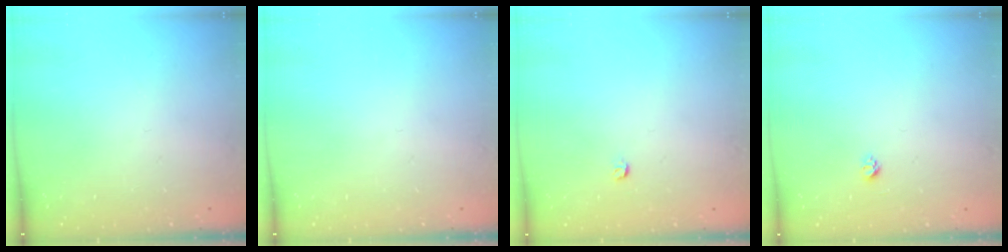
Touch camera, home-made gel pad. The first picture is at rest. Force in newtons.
{"total": 0.0}
{"total": 3.0, "press": 2.9, "slide": 0.4}
{"total": 3.6, "press": 3.6, "slide": 0.3}